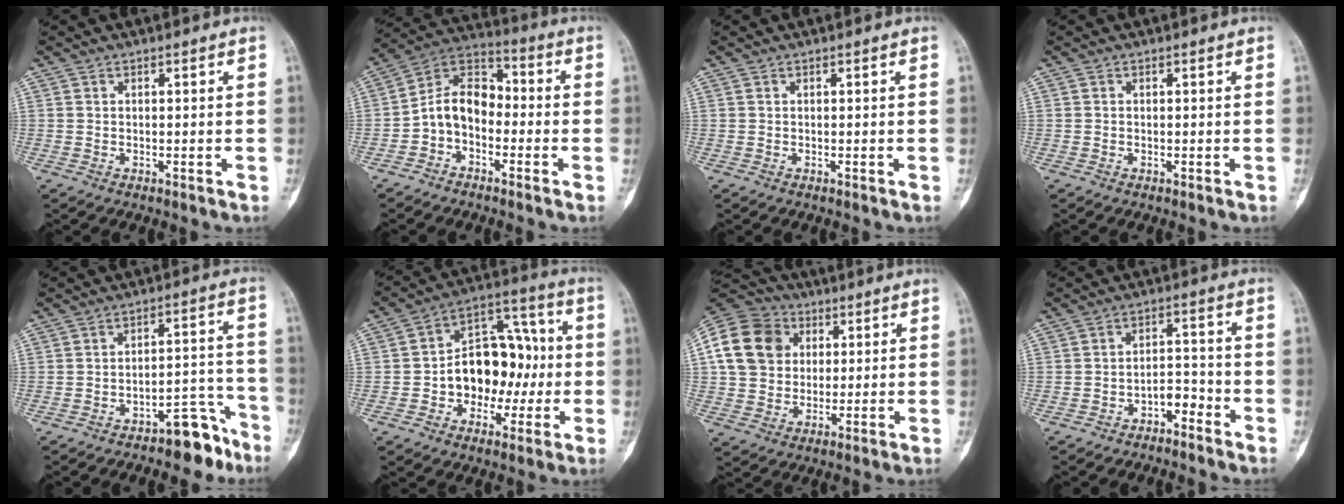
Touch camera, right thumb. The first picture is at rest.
{"total": 9.9, "force": [-2.6, 7.1, 6.4], "torque": [-0.095, 0.052, -0.064]}
{"total": 0.0}
{"total": 0.0}
{"total": 9.0, "force": [-6.6, 3.7, 4.8], "torque": [-0.040, 0.081, -0.097]}
{"total": 16.1, "force": [-1.5, 11.5, 11.3], "torque": [-0.120, 0.046, -0.024]}
{"total": 14.9, "force": [3.4, 12.4, 7.6], "torque": [-0.131, 0.012, 0.055]}
{"total": 4.8, "force": [-3.3, 2.6, 2.3], "torque": [-0.022, 0.040, -0.054]}